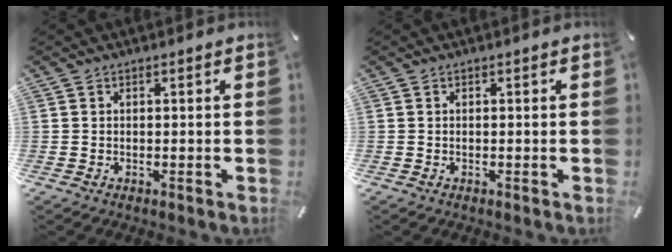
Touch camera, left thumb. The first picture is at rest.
{"total": 0.0}